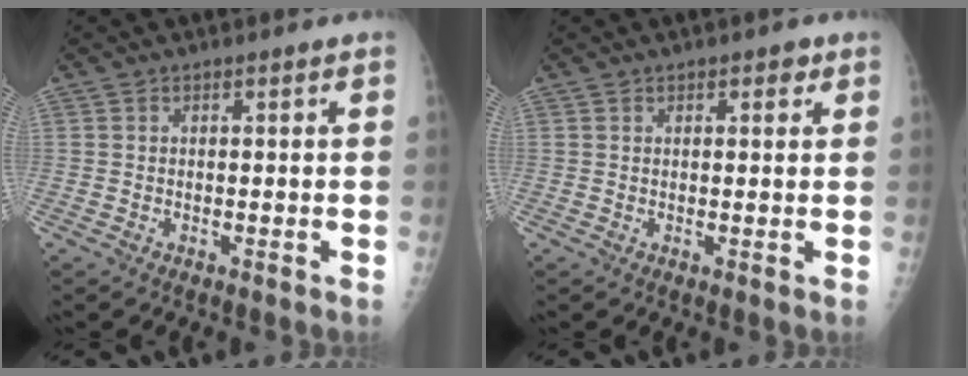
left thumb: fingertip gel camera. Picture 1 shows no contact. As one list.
[{"total": 2.0, "force": [1.1, 1.0, 1.3], "torque": [-0.006, -0.002, 0.013]}]